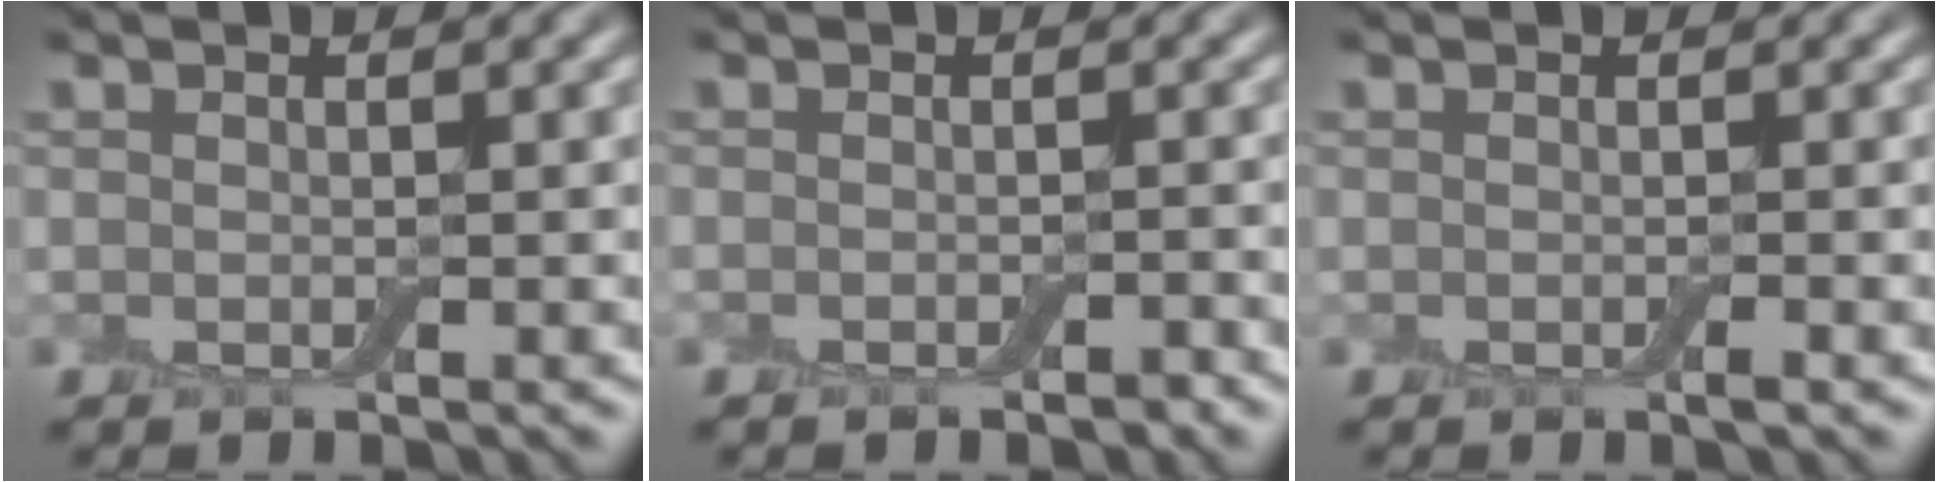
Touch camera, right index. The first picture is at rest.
{"total": 1.3, "force": [-1.1, 0.4, 0.6], "torque": [-0.010, -0.005, -0.018]}
{"total": 0.7, "force": [-0.4, 0.1, 0.6], "torque": [-0.012, -0.004, -0.006]}